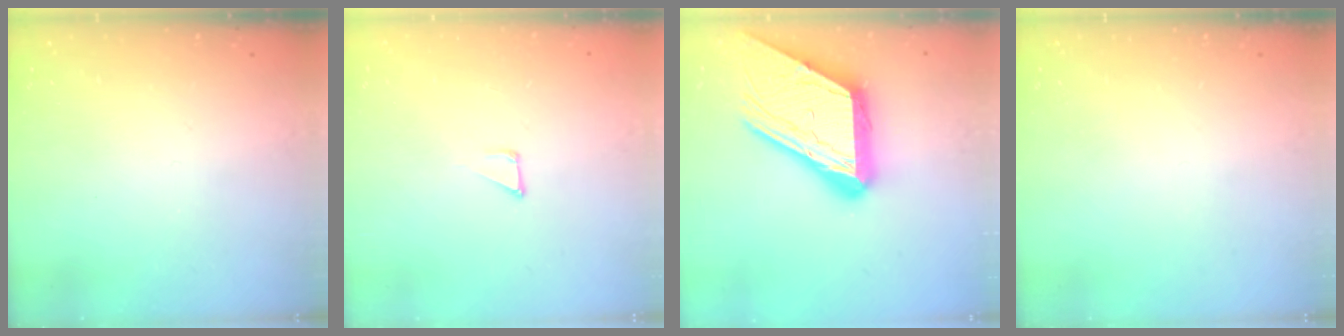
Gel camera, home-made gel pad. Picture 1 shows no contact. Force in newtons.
{"total": 1.7, "press": 1.7, "slide": 0.0}
{"total": 23.0, "press": 22.9, "slide": 2.4}
{"total": 0.0}